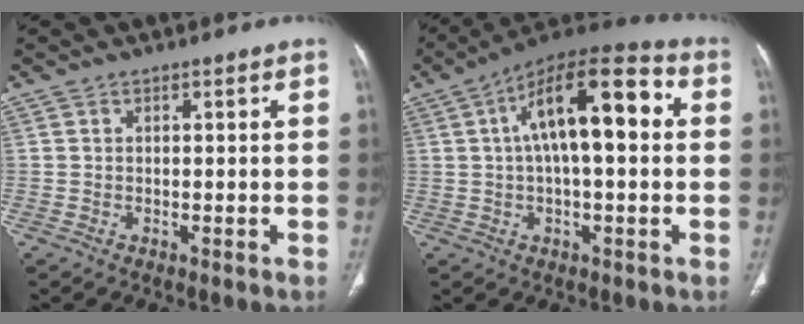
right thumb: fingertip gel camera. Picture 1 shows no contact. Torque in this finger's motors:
{"motor_torque": [0.79, 4.22, 1.83, -0.29, 0.20]}